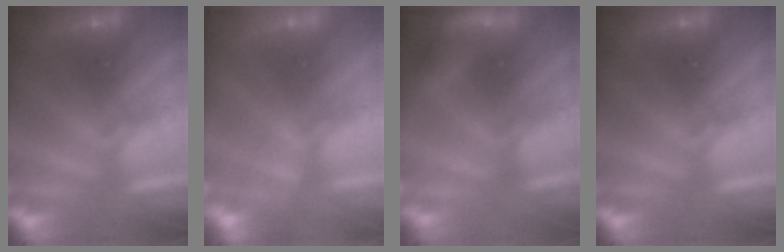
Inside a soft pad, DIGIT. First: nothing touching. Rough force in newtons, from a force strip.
{"total": 3.8}
{"total": 3.1}
{"total": 0.0}